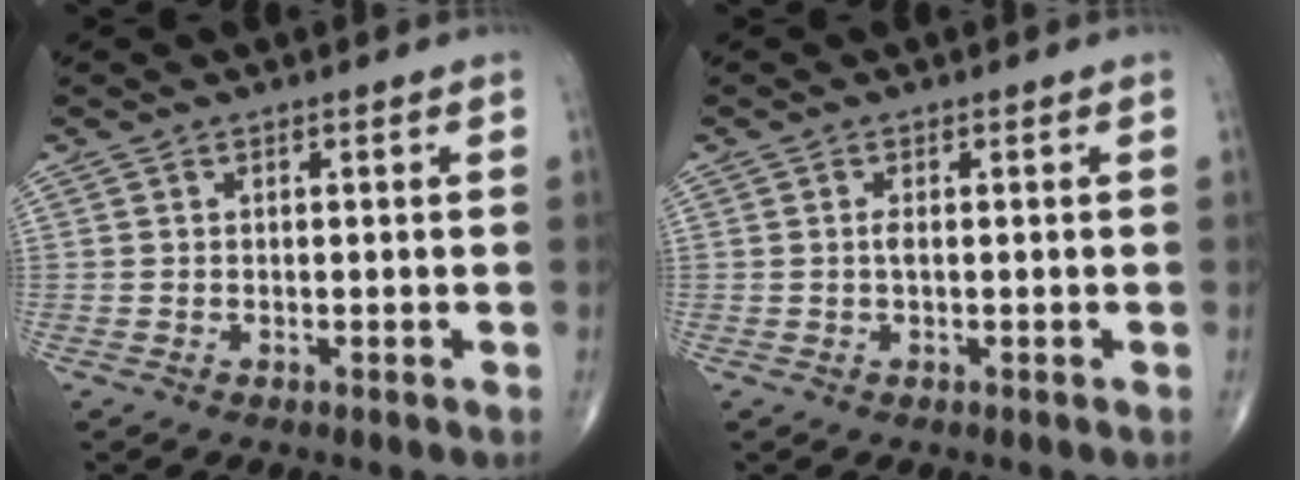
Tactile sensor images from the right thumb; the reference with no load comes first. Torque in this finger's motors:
{"motor_torque": [0.22, 0.15, 0.01, -0.20, 0.00]}